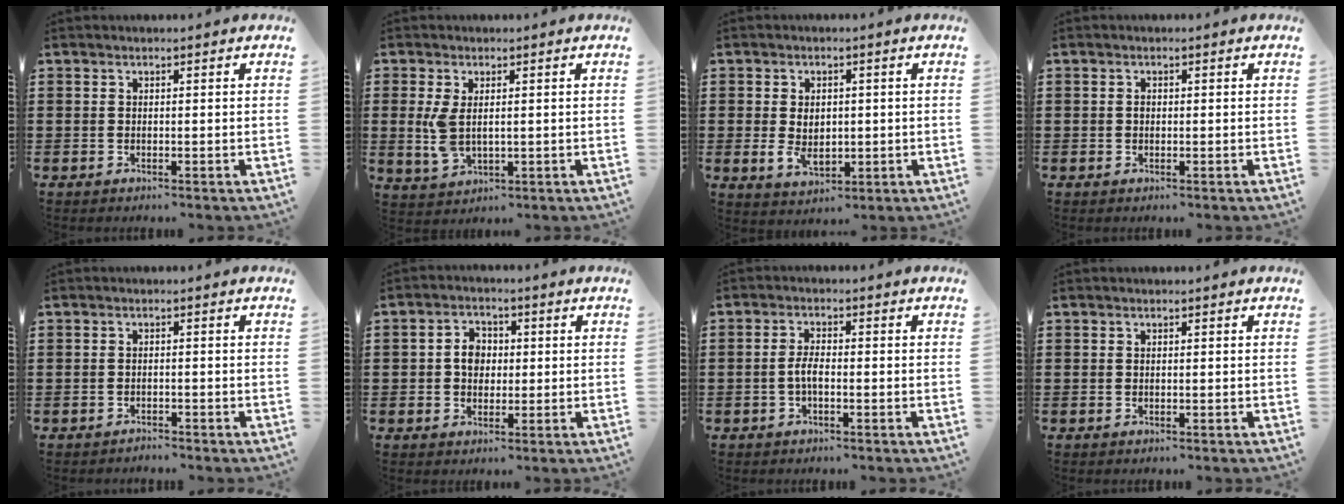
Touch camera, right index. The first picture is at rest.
{"total": 4.6, "force": [0.3, 2.4, 3.9], "torque": [-0.092, 0.002, 0.002]}
{"total": 4.1, "force": [-0.1, 2.9, 2.9], "torque": [-0.050, 0.007, -0.005]}
{"total": 0.5, "force": [-0.1, 0.4, 0.4], "torque": [-0.009, -0.001, -0.001]}
{"total": 1.1, "force": [-1.1, 0.0, 0.0], "torque": [-0.003, 0.003, -0.023]}
{"total": 4.1, "force": [0.0, 3.2, 2.6], "torque": [-0.060, 0.012, -0.003]}
{"total": 2.8, "force": [-0.8, 0.9, 2.6], "torque": [-0.062, -0.003, -0.019]}
{"total": 0.0}